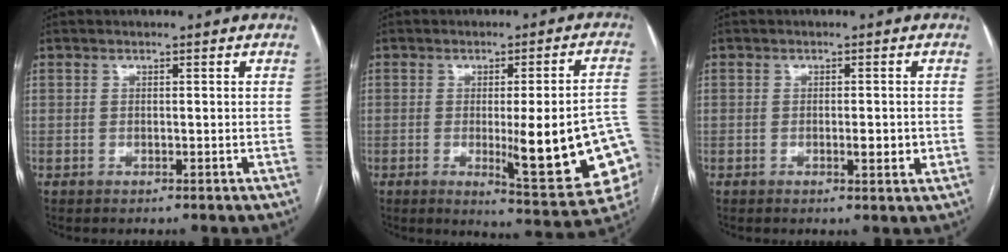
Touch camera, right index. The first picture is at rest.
{"total": 18.0, "force": [-3.4, 2.5, 17.5], "torque": [-0.148, 0.004, -0.026]}
{"total": 2.6, "force": [-0.5, 0.6, 2.5], "torque": [-0.039, -0.002, -0.006]}